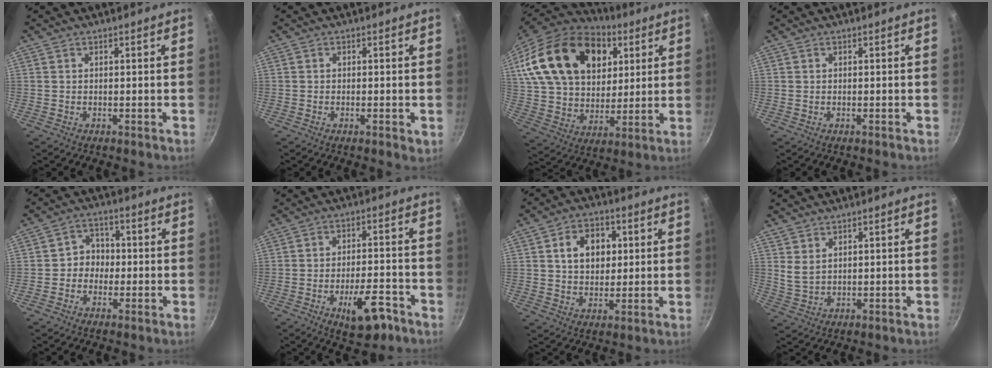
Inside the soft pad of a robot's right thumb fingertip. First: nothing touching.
{"total": 1.9, "force": [-0.6, 0.6, 1.8], "torque": [-0.030, -0.002, -0.012]}
{"total": 30.0, "force": [11.5, 20.0, 19.2], "torque": [-0.343, -0.003, 0.203]}
{"total": 0.0}
{"total": 4.7, "force": [-0.8, 4.3, 1.8], "torque": [0.008, 0.017, -0.023]}
{"total": 9.5, "force": [-4.9, 3.9, 7.1], "torque": [-0.087, 0.027, -0.065]}
{"total": 9.2, "force": [2.2, 6.9, 5.7], "torque": [-0.067, 0.004, 0.031]}
{"total": 3.0, "force": [1.8, 1.6, 1.7], "torque": [-0.033, -0.013, 0.041]}